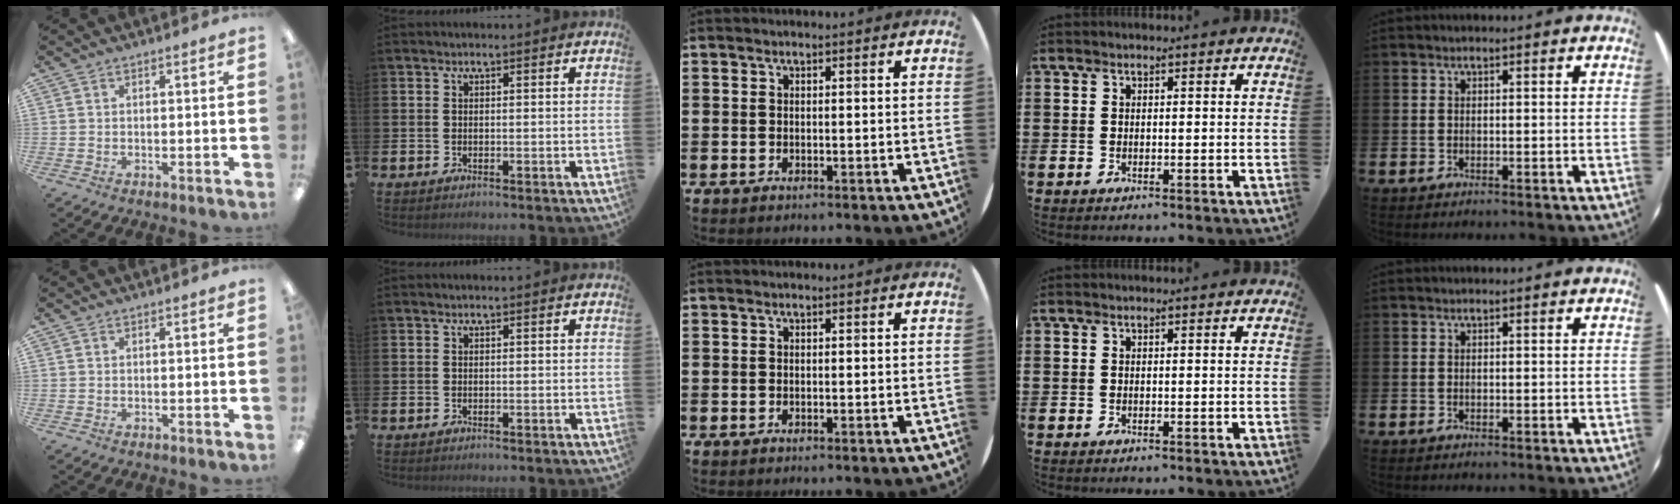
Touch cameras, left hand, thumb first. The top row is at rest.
{}